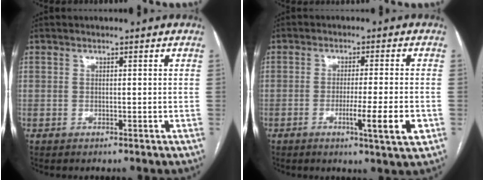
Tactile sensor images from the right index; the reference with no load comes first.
{"total": 7.3, "force": [-2.6, -0.3, 6.8], "torque": [-0.107, -0.015, -0.040]}